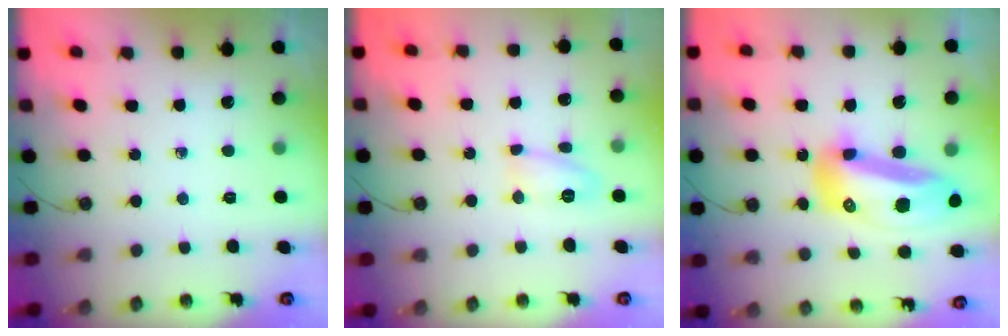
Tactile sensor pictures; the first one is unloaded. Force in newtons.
{"total": 9.6, "press": 8.5, "slide": 4.4}
{"total": 18.6, "press": 18.5, "slide": 2.1}